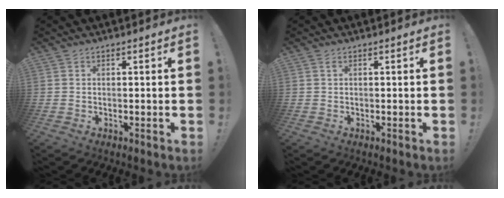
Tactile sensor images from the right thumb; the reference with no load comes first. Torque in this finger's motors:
{"motor_torque": [-0.34, 0.26, 0.10, 0.06, 0.03]}